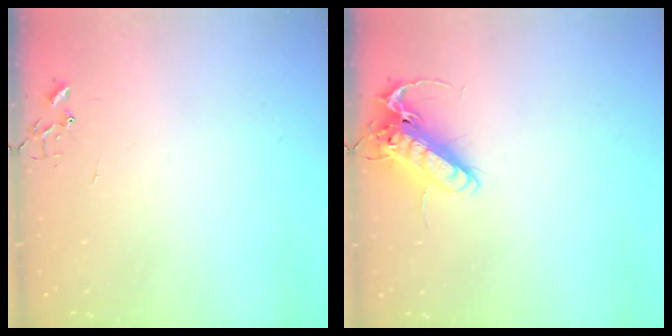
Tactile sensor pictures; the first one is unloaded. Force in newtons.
{"total": 13.8, "press": 13.6, "slide": 2.3}